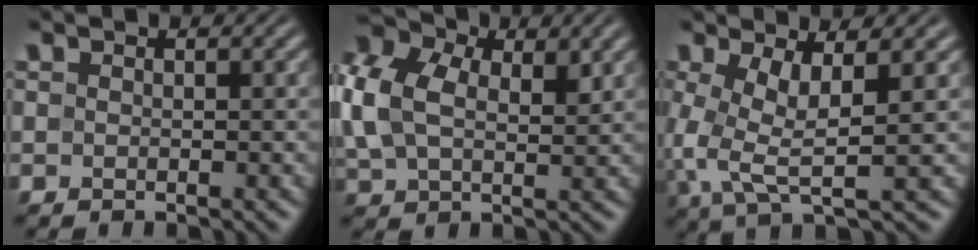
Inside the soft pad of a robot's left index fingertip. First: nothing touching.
{"total": 9.4, "force": [2.6, 6.2, 6.6], "torque": [-0.175, 0.016, 0.049]}
{"total": 5.2, "force": [0.4, 1.5, 5.0], "torque": [-0.113, -0.005, 0.010]}